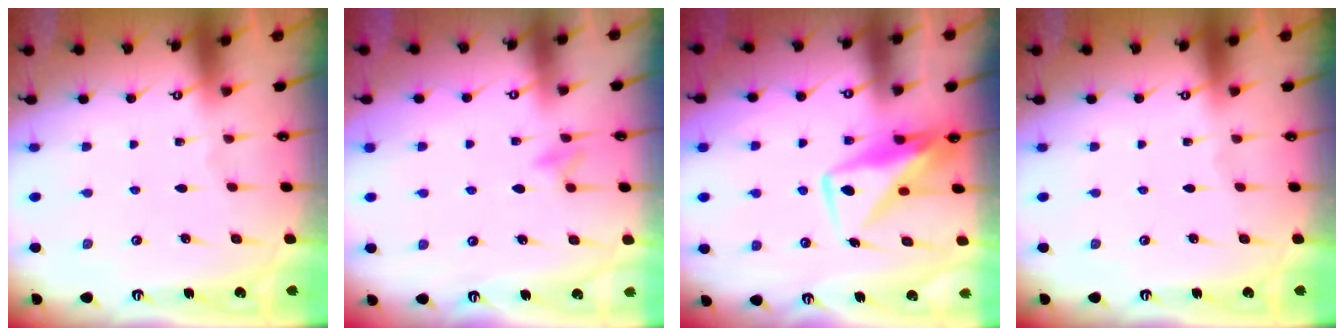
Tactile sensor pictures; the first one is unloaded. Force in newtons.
{"total": 7.3, "press": 7.2, "slide": 0.7}
{"total": 11.4, "press": 11.4, "slide": 0.9}
{"total": 0.0}